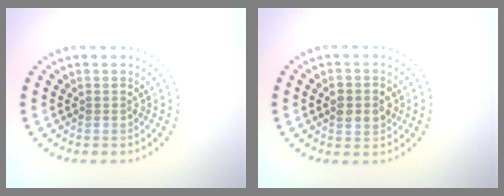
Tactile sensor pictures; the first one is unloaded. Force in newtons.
{"total": 2.9, "press": 2.9, "slide": 0.1}